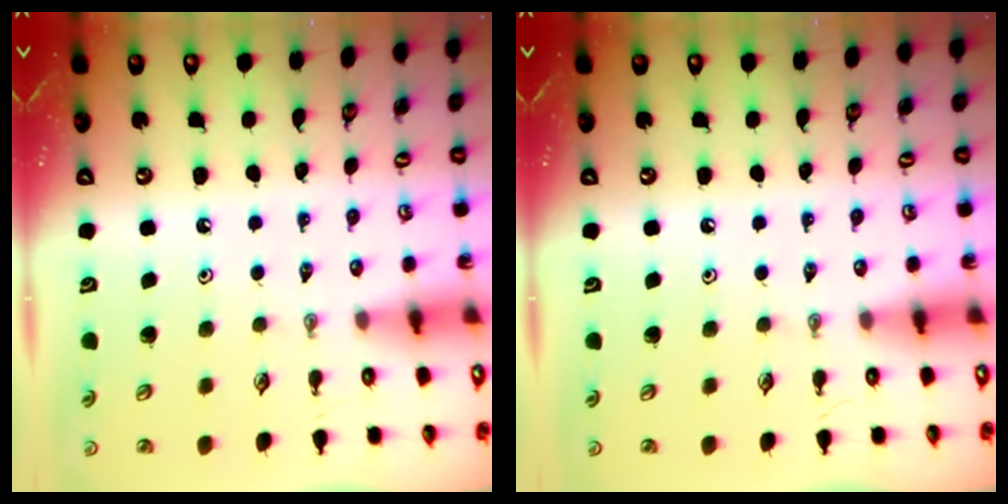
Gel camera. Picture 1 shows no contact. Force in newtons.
{"total": 0.0}